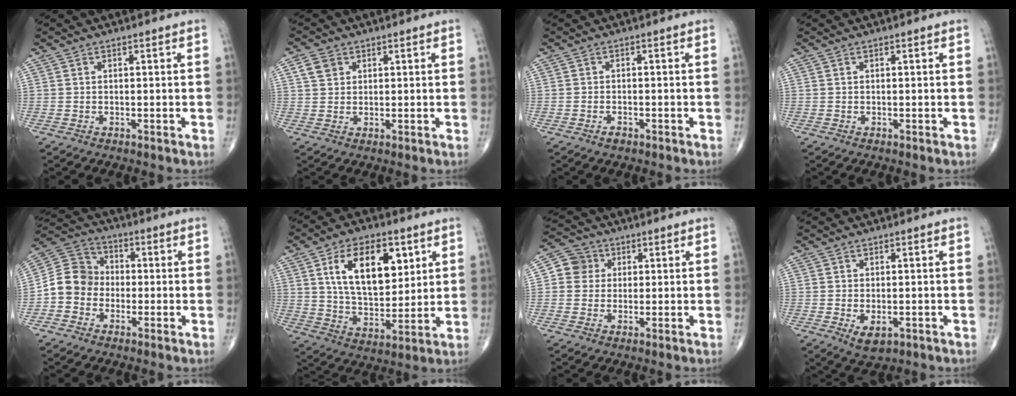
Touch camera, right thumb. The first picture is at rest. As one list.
[{"total": 3.5, "force": [1.5, 2.8, 1.5], "torque": [-0.018, -0.001, 0.027]}, {"total": 1.2, "force": [-0.9, 0.6, 0.6], "torque": [-0.009, 0.005, -0.015]}, {"total": 0.0}, {"total": 8.9, "force": [-2.1, 7.9, 3.6], "torque": [-0.049, 0.036, -0.052]}, {"total": 16.9, "force": [6.0, 9.3, 12.8], "torque": [-0.173, -0.027, 0.111]}, {"total": 5.4, "force": [1.0, 5.2, 1.3], "torque": [0.006, 0.005, 0.006]}, {"total": 4.1, "force": [-1.2, 2.3, 3.1], "torque": [-0.045, -0.004, -0.011]}]